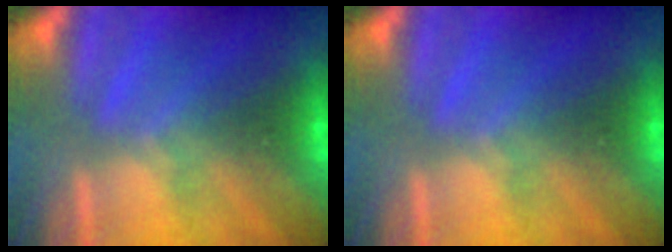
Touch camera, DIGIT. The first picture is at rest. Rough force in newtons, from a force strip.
{"total": 0.0}